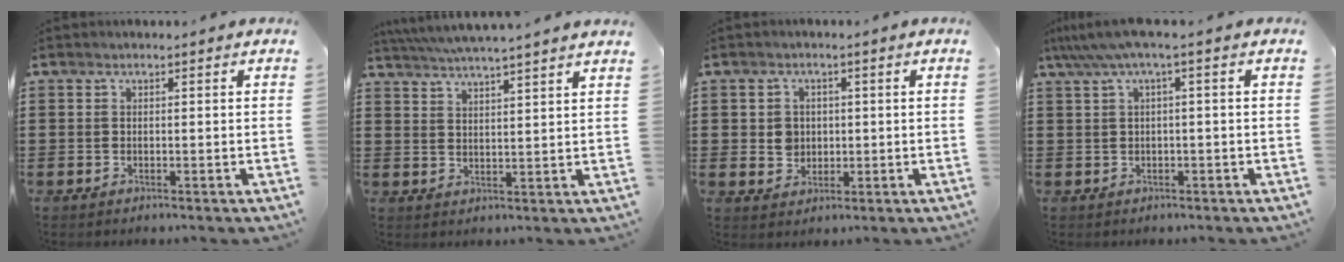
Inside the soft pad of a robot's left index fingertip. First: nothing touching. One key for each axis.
{"total": 4.6, "fx": 4.3, "fy": -0.9, "fz": 1.2, "tx": -0.039, "ty": -0.020, "tz": 0.076}
{"total": 3.0, "fx": 0.4, "fy": 2.7, "fz": 1.2, "tx": -0.034, "ty": 0.007, "tz": 0.005}
{"total": 3.3, "fx": 0.1, "fy": 0.2, "fz": 3.3, "tx": -0.070, "ty": -0.004, "tz": -0.003}